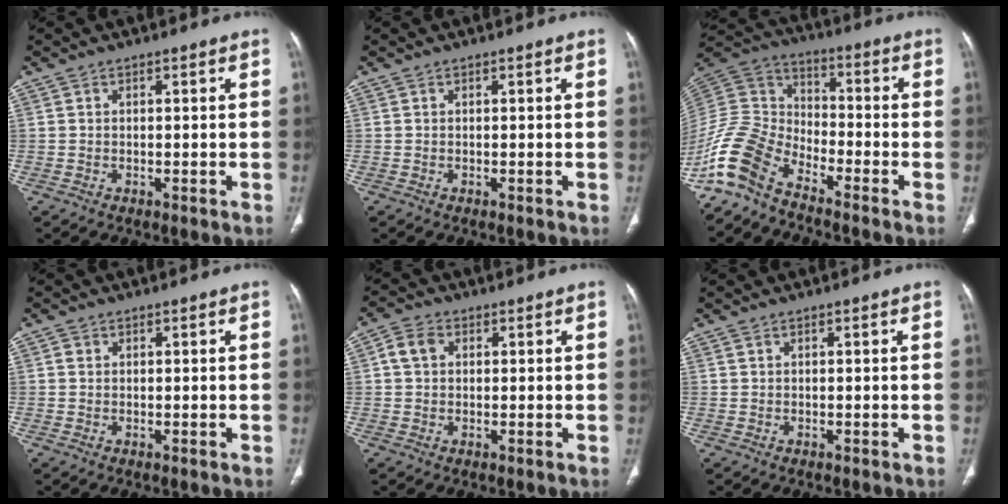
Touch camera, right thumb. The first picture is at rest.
{"total": 0.0}
{"total": 12.3, "force": [-9.6, 5.4, 5.6], "torque": [-0.122, 0.073, -0.202]}
{"total": 0.9, "force": [0.3, 0.8, 0.3], "torque": [-0.002, 0.001, 0.005]}
{"total": 3.9, "force": [0.9, 3.1, 2.3], "torque": [-0.044, 0.009, 0.015]}
{"total": 0.0}